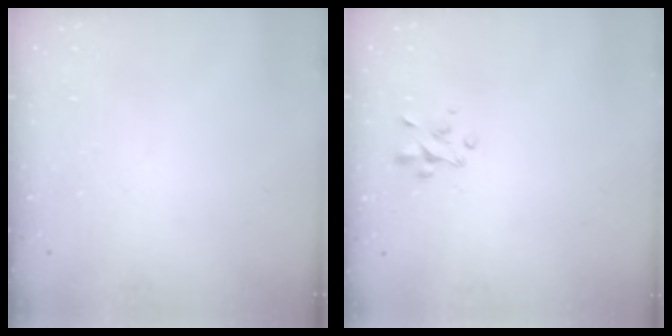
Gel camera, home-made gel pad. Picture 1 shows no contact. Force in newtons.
{"total": 2.9, "press": 2.8, "slide": 0.9}